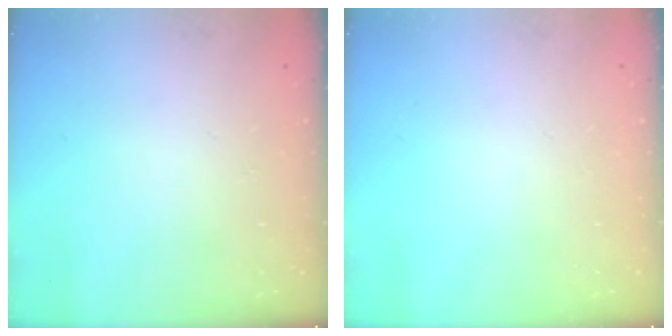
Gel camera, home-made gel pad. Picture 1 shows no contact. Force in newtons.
{"total": 0.0}